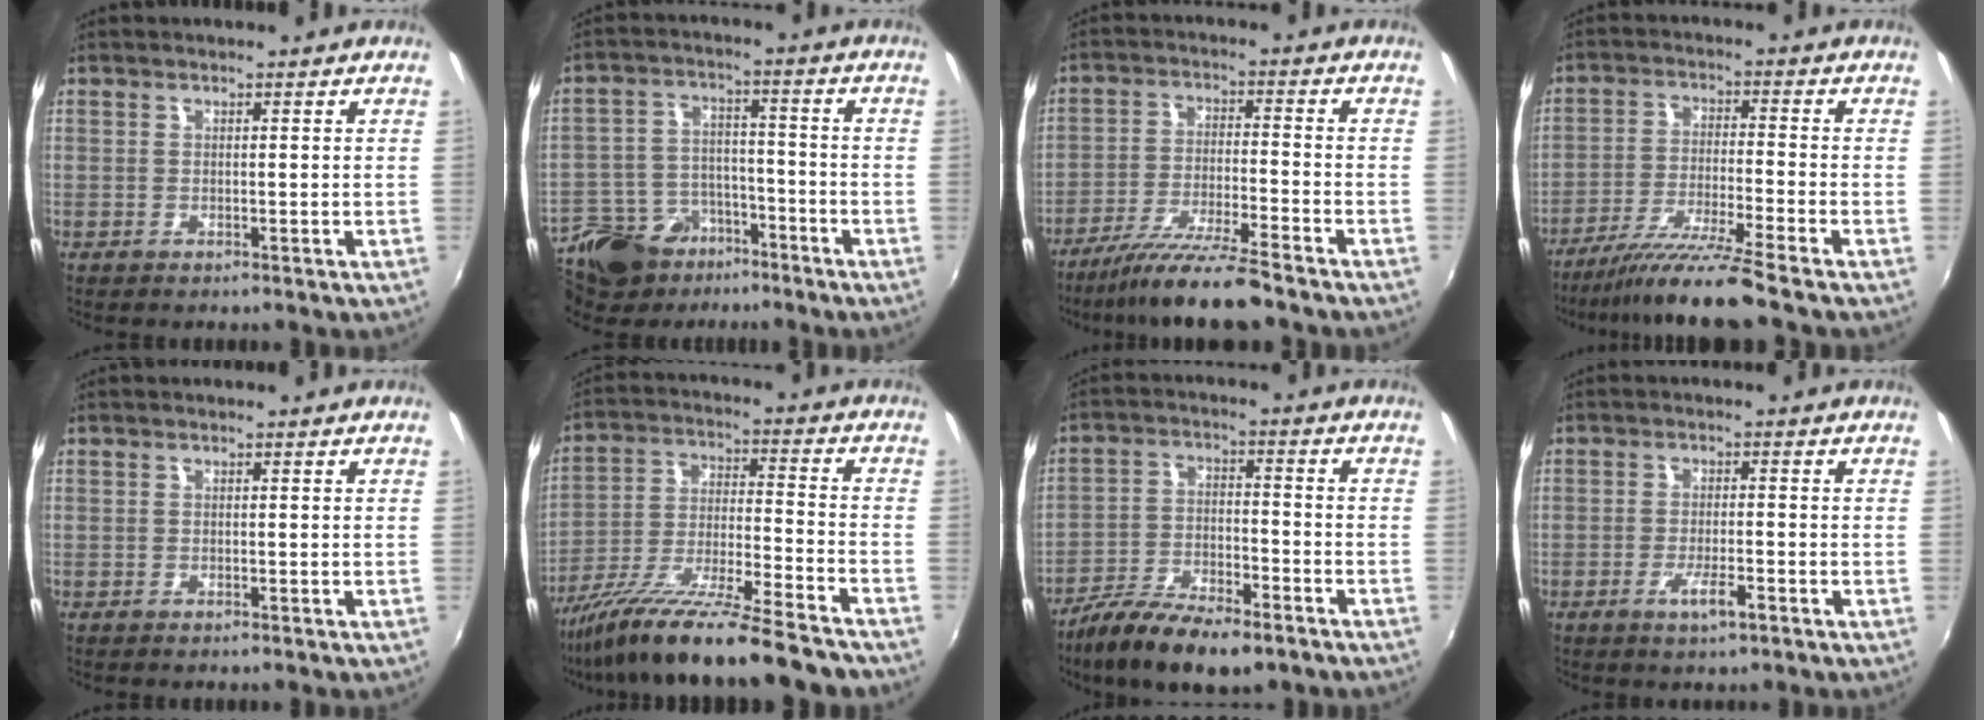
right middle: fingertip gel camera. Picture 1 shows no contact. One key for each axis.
{"total": 15.1, "fx": -10.3, "fy": 9.4, "fz": 5.7, "tx": -0.153, "ty": 0.013, "tz": -0.158}
{"total": 11.2, "fx": -9.5, "fy": -0.4, "fz": 5.9, "tx": -0.125, "ty": -0.016, "tz": -0.165}
{"total": 11.5, "fx": -9.7, "fy": -2.2, "fz": 5.7, "tx": -0.119, "ty": -0.015, "tz": -0.172}
{"total": 0.0}
{"total": 20.8, "fx": -17.0, "fy": 1.2, "fz": 11.8, "tx": -0.223, "ty": -0.052, "tz": -0.282}
{"total": 15.2, "fx": -11.1, "fy": 4.8, "fz": 9.1, "tx": -0.187, "ty": -0.036, "tz": -0.193}
{"total": 4.1, "fx": -2.3, "fy": 0.7, "fz": 3.3, "tx": -0.068, "ty": -0.006, "tz": -0.042}